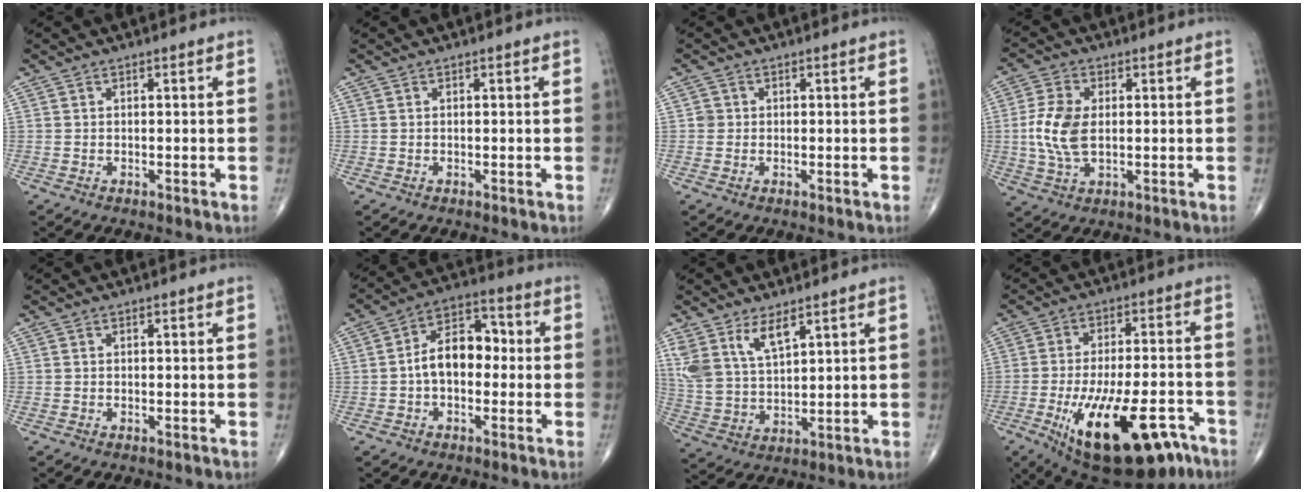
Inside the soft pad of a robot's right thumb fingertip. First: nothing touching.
{"total": 0.0}
{"total": 1.2, "force": [0.0, 1.2, 0.1], "torque": [0.007, 0.003, 0.000]}
{"total": 8.6, "force": [0.3, 4.8, 7.1], "torque": [-0.161, 0.000, 0.009]}
{"total": 0.0}
{"total": 9.9, "force": [-0.7, 6.3, 7.6], "torque": [-0.105, 0.037, -0.025]}
{"total": 8.8, "force": [5.4, 3.6, 5.9], "torque": [-0.111, -0.024, 0.118]}
{"total": 22.4, "force": [-11.0, 9.1, 17.3], "torque": [-0.258, 0.028, -0.155]}